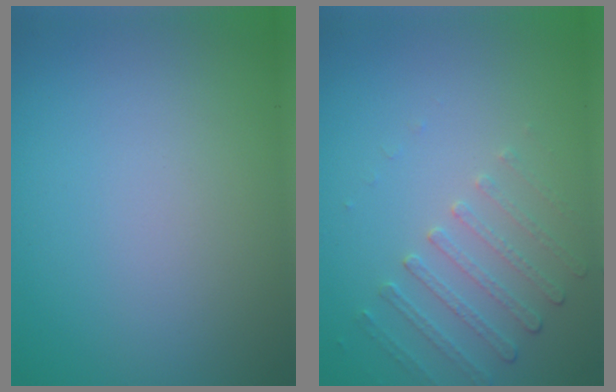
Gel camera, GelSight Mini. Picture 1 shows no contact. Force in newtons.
{"total": 1.9, "press": 1.5, "slide": 1.2}